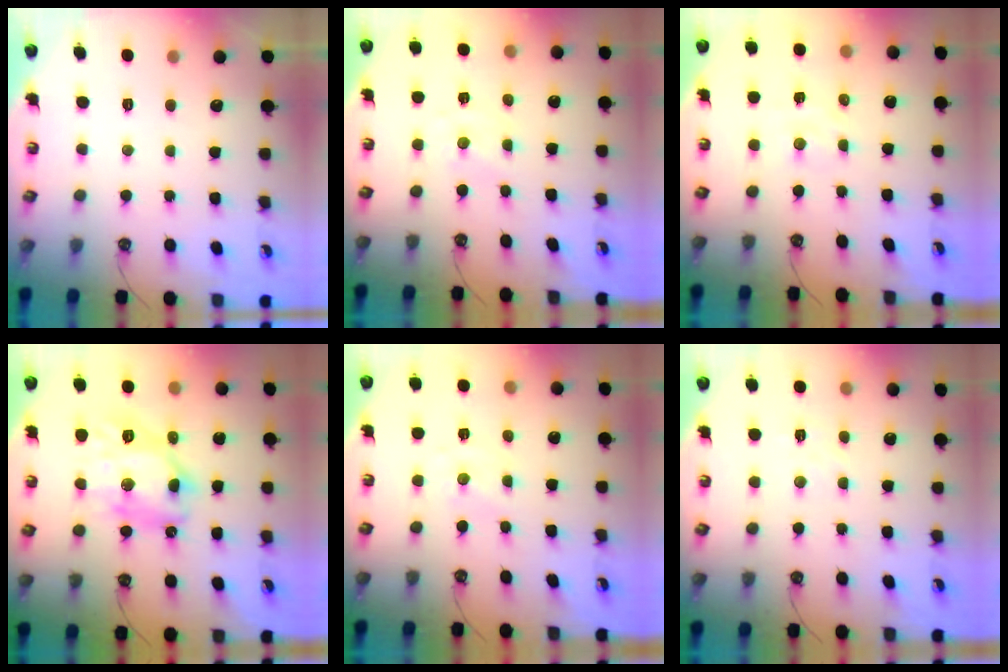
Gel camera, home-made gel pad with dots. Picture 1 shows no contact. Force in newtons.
{"total": 0.0}
{"total": 2.6, "press": 2.6, "slide": 0.3}
{"total": 14.2, "press": 14.1, "slide": 1.9}
{"total": 0.0}
{"total": 1.6, "press": 1.5, "slide": 0.4}